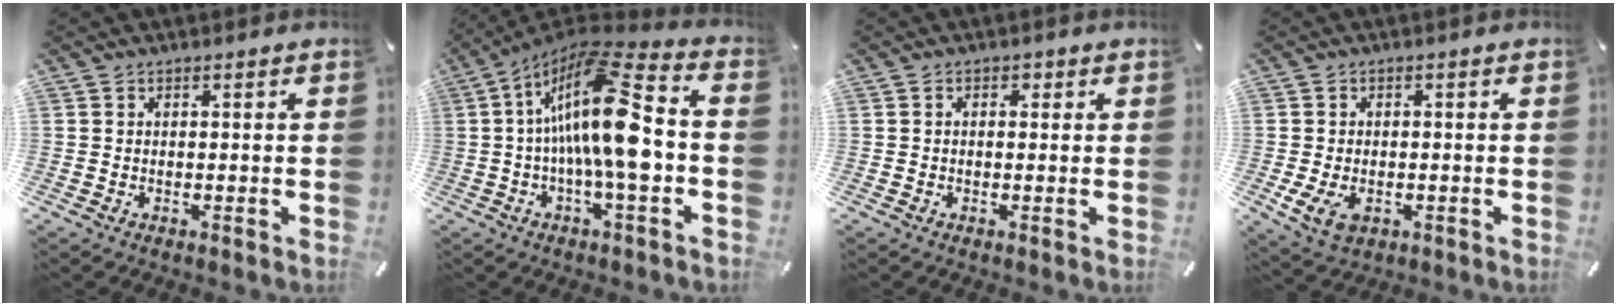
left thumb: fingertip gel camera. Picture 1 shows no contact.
{"total": 19.5, "force": [0.3, 6.1, 18.5], "torque": [-0.335, -0.008, -0.002]}
{"total": 1.0, "force": [0.2, 0.9, 0.4], "torque": [-0.010, 0.008, 0.001]}
{"total": 4.5, "force": [-1.2, 3.3, 2.7], "torque": [-0.057, -0.002, -0.025]}